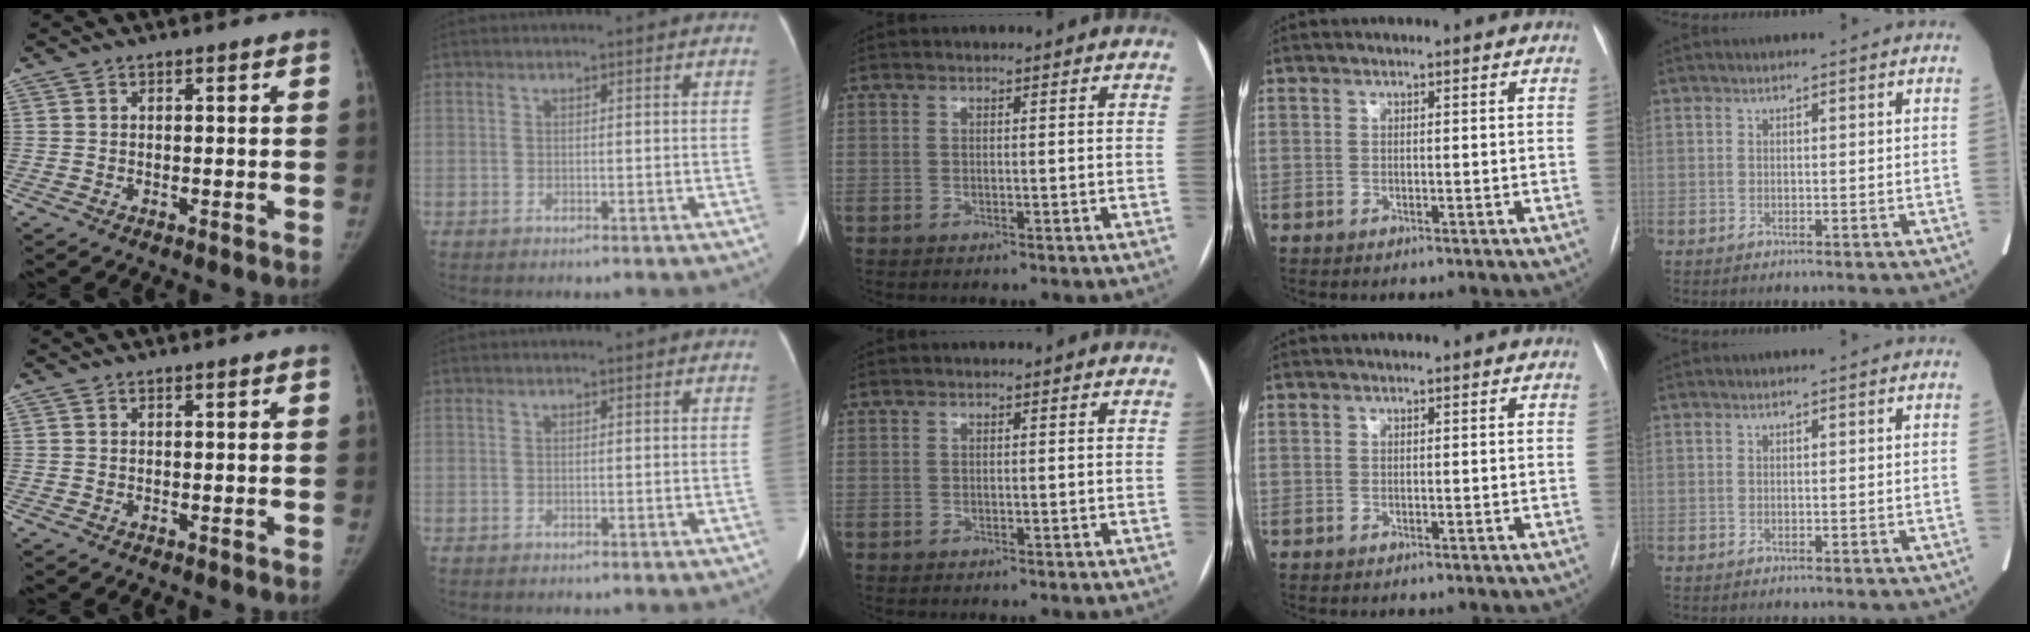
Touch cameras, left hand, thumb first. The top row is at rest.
{}